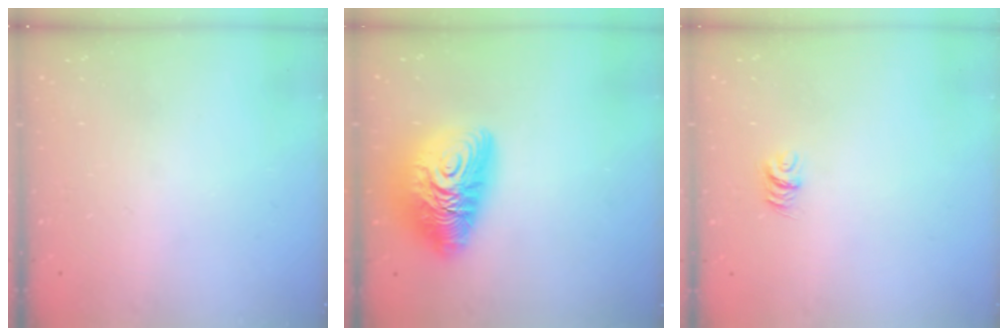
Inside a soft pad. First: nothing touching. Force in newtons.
{"total": 16.6, "press": 16.5, "slide": 1.6}
{"total": 5.1, "press": 5.1, "slide": 0.3}